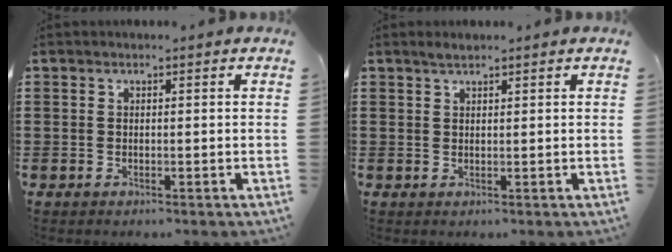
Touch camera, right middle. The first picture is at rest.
{"total": 1.1, "force": [1.0, 0.2, 0.4], "torque": [-0.011, 0.000, 0.019]}